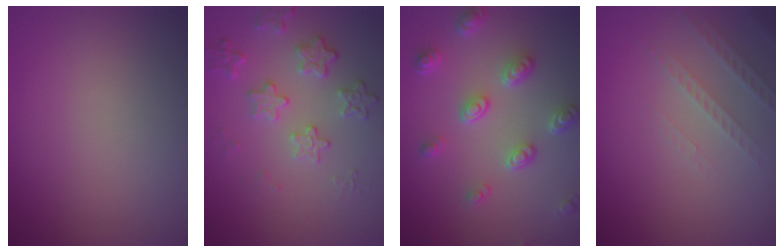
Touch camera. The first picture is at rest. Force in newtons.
{"total": 2.9, "press": 2.3, "slide": 1.8}
{"total": 4.4, "press": 3.4, "slide": 2.9}
{"total": 2.2, "press": 2.1, "slide": 0.7}